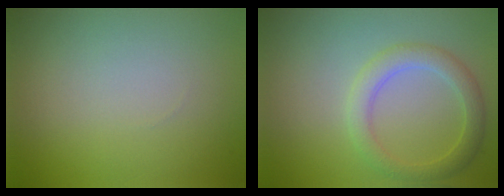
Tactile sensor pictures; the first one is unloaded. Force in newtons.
{"total": 2.8, "press": 2.8, "slide": 0.0}